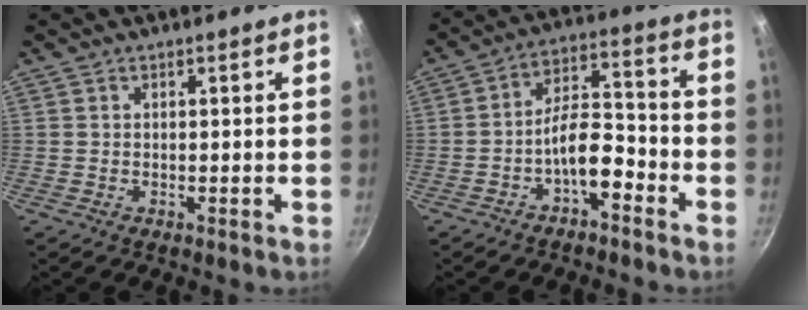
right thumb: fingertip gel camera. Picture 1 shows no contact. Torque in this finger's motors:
{"motor_torque": [2.74, 2.27, 1.41, -1.07, 0.33]}